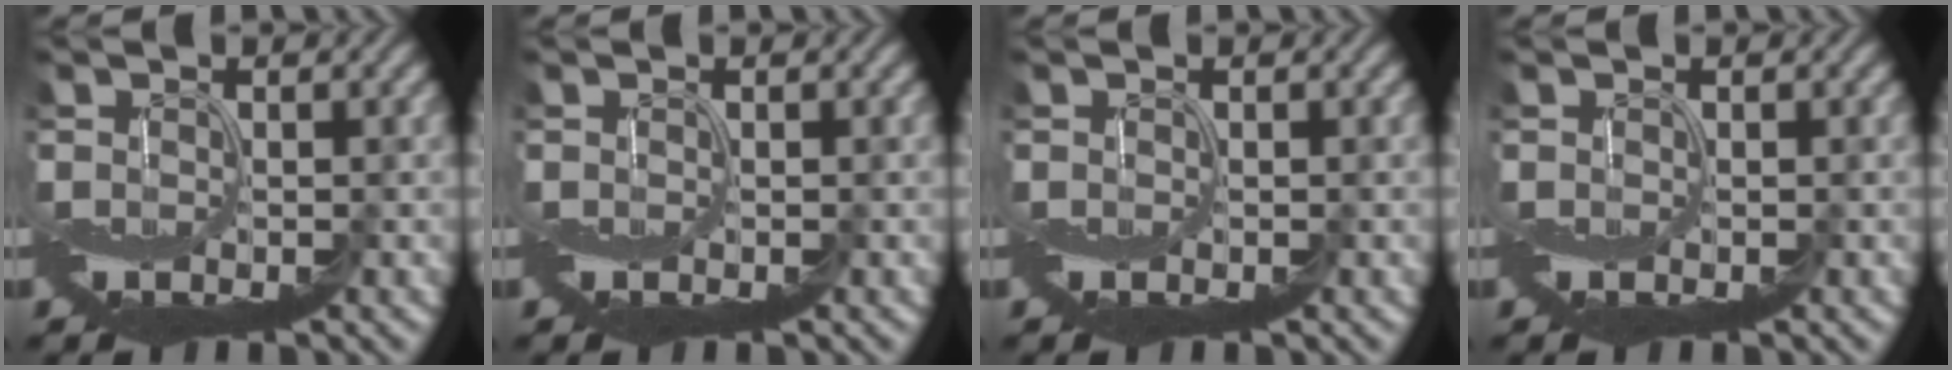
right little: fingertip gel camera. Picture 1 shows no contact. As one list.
[{"total": 0.0}, {"total": 0.0}, {"total": 0.0}]